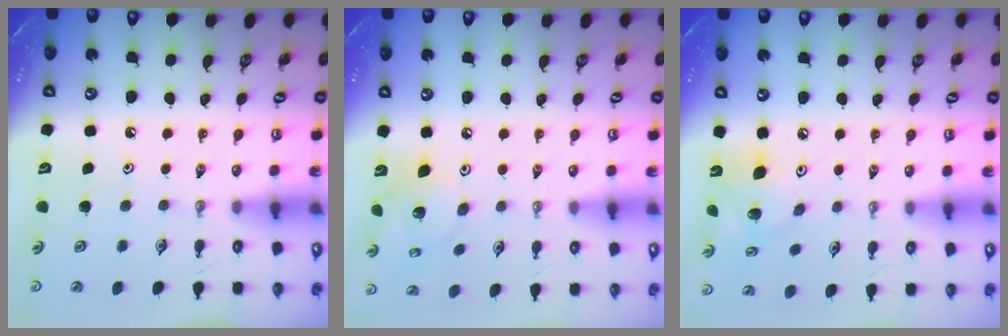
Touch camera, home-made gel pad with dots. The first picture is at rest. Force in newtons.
{"total": 9.7, "press": 9.4, "slide": 2.4}
{"total": 12.0, "press": 11.9, "slide": 2.0}